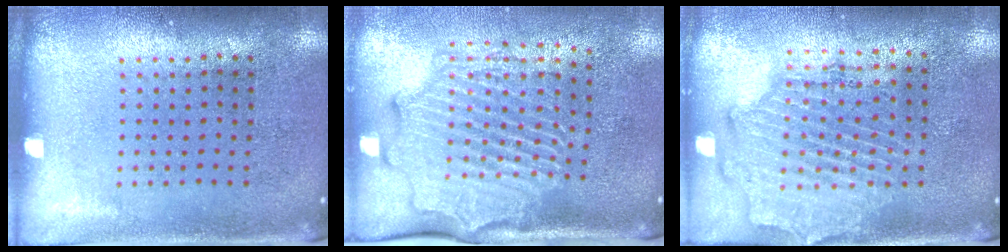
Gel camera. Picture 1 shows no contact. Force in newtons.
{"total": 2.6, "press": 2.2, "slide": 1.4}
{"total": 1.9, "press": 1.7, "slide": 0.8}